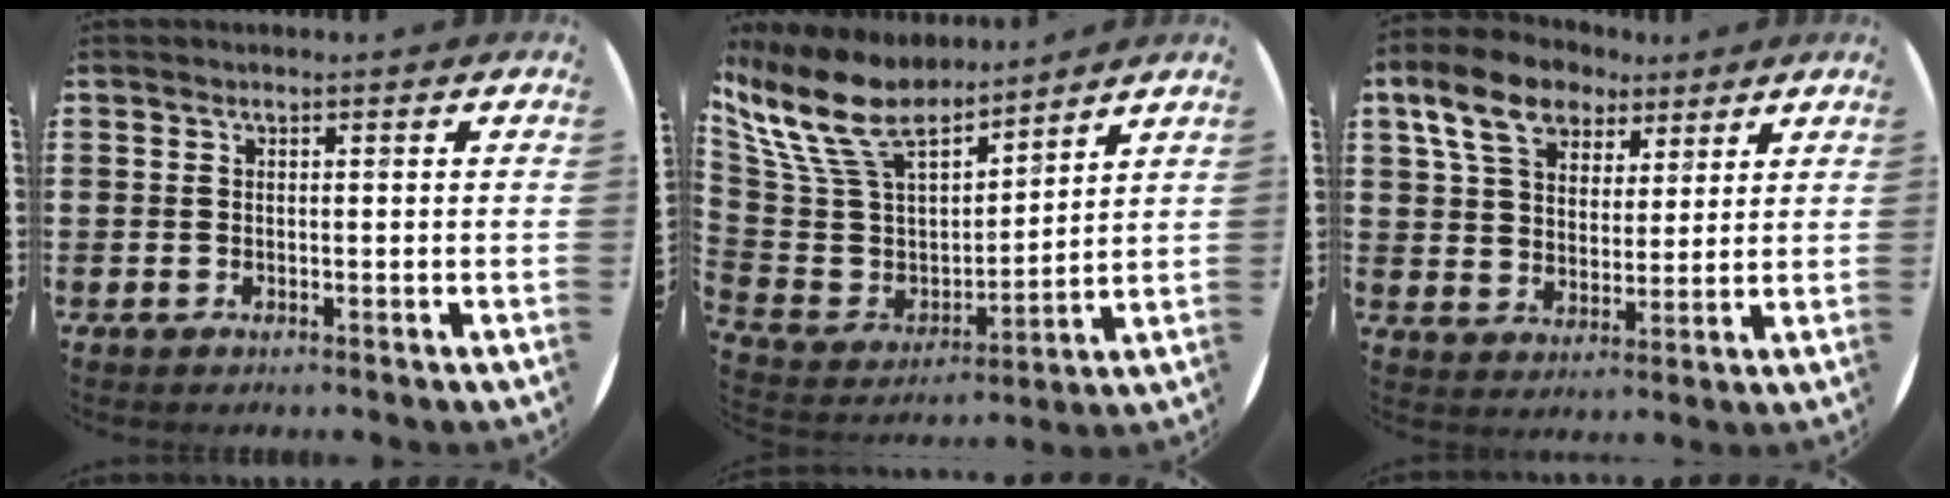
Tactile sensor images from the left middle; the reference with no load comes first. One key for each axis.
{"total": 13.3, "fx": 10.3, "fy": 5.7, "fz": 6.1, "tx": -0.171, "ty": -0.052, "tz": 0.190}
{"total": 9.2, "fx": 6.7, "fy": 5.0, "fz": 3.8, "tx": -0.088, "ty": -0.003, "tz": 0.123}